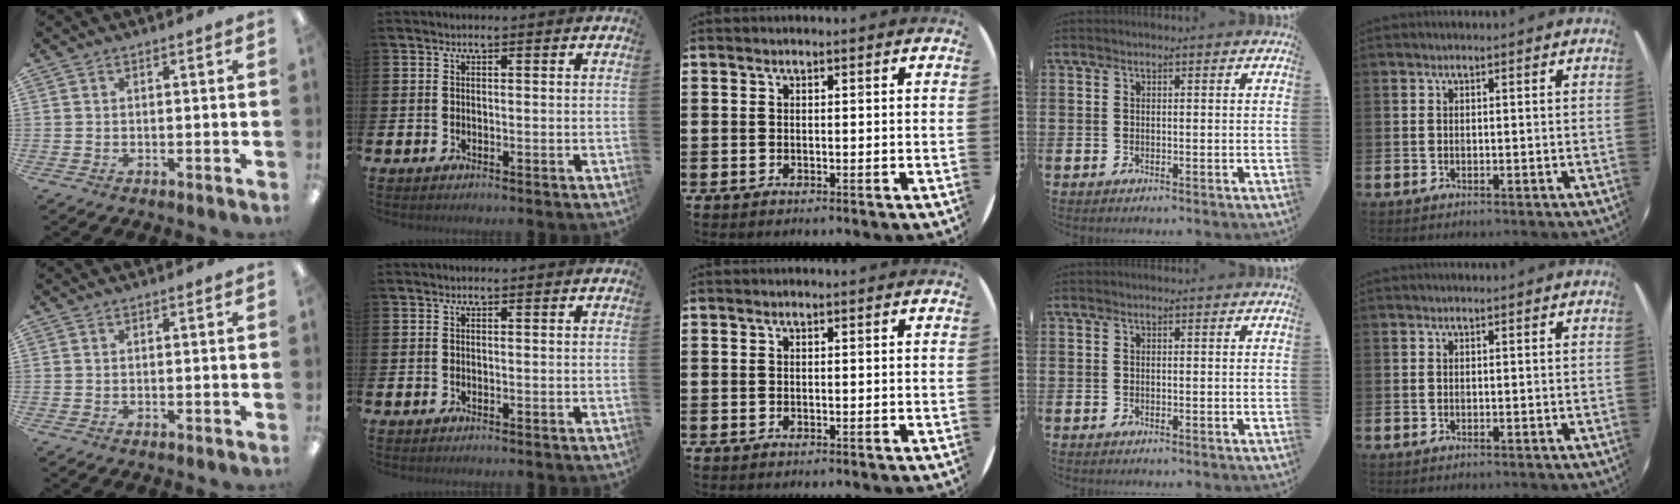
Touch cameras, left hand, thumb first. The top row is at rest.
{}